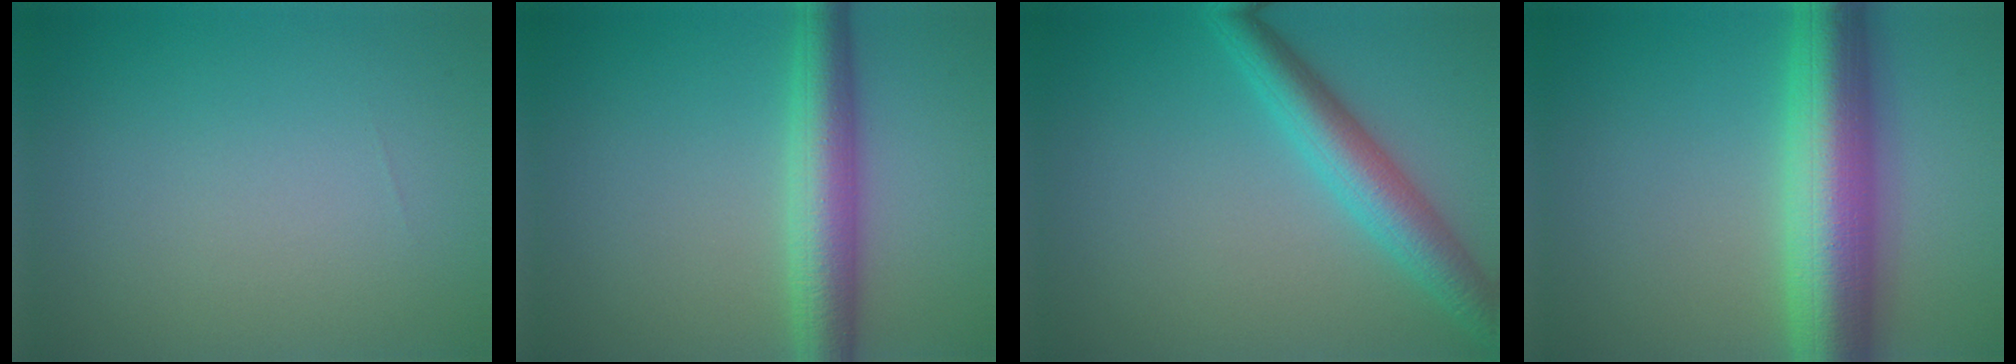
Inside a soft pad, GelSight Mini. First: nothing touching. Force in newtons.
{"total": 5.0, "press": 5.0, "slide": 0.1}
{"total": 4.7, "press": 4.7, "slide": 0.1}
{"total": 9.4, "press": 9.4, "slide": 0.3}